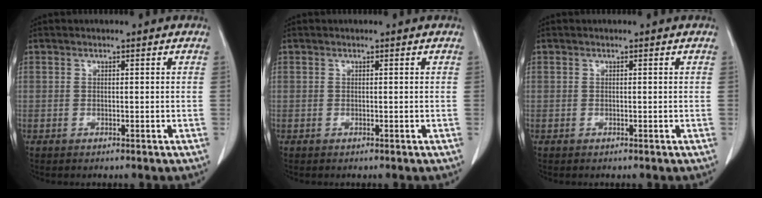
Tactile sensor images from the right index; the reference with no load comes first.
{"total": 0.0}
{"total": 0.0}